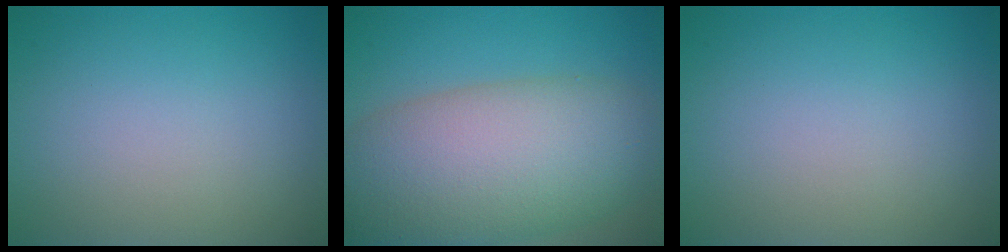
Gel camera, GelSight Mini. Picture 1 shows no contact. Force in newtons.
{"total": 11.7, "press": 11.7, "slide": 0.3}
{"total": 0.0}